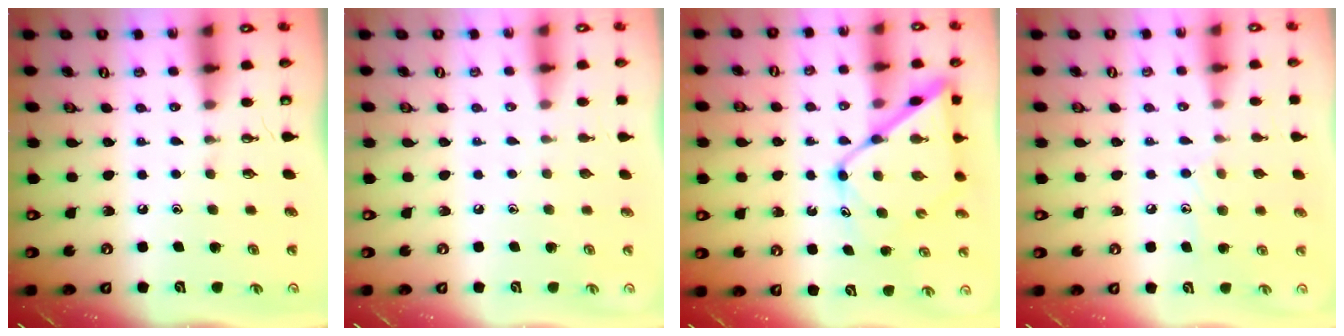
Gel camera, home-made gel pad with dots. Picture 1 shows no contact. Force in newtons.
{"total": 0.0}
{"total": 14.7, "press": 14.6, "slide": 1.4}
{"total": 7.6, "press": 7.6, "slide": 0.4}